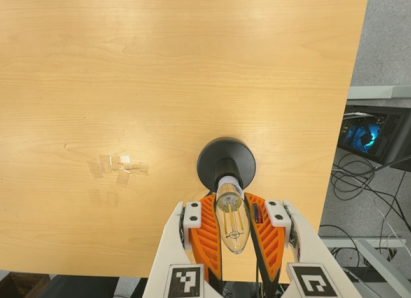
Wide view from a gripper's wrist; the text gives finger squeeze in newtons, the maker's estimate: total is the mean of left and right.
{"total": 22.2, "left": 24.5, "right": 19.8}